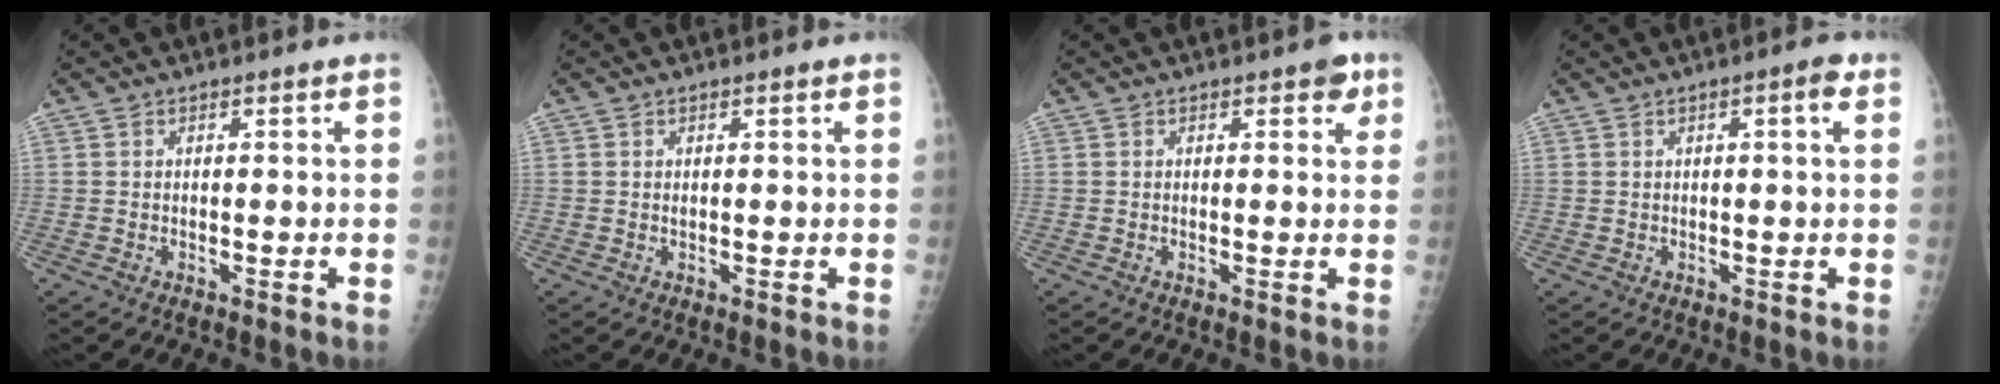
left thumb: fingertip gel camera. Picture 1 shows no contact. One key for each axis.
{"total": 0.7, "fx": 0.3, "fy": 0.3, "fz": 0.6, "tx": -0.009, "ty": 0.000, "tz": 0.006}
{"total": 2.7, "fx": 1.4, "fy": 1.5, "fz": 1.8, "tx": -0.002, "ty": -0.001, "tz": 0.011}
{"total": 2.8, "fx": 1.0, "fy": 0.5, "fz": 2.5, "tx": -0.035, "ty": 0.003, "tz": 0.011}